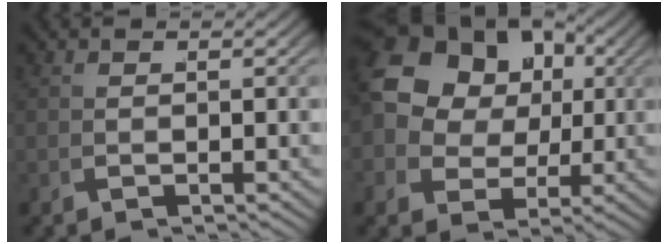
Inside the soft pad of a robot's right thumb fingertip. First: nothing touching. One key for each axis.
{"total": 12.1, "fx": 3.2, "fy": 9.2, "fz": 7.2, "tx": -0.155, "ty": -0.008, "tz": 0.055}